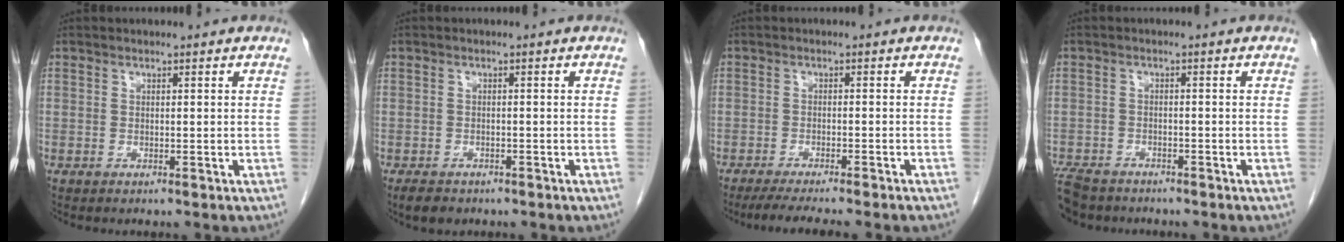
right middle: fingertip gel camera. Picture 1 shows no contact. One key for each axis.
{"total": 3.0, "fx": -2.2, "fy": 1.7, "fz": 1.0, "tx": -0.017, "ty": -0.001, "tz": -0.032}
{"total": 7.5, "fx": -6.3, "fy": -0.3, "fz": 4.1, "tx": -0.050, "ty": -0.014, "tz": -0.094}
{"total": 7.3, "fx": -6.1, "fy": 3.2, "fz": 2.4, "tx": -0.053, "ty": -0.013, "tz": -0.102}